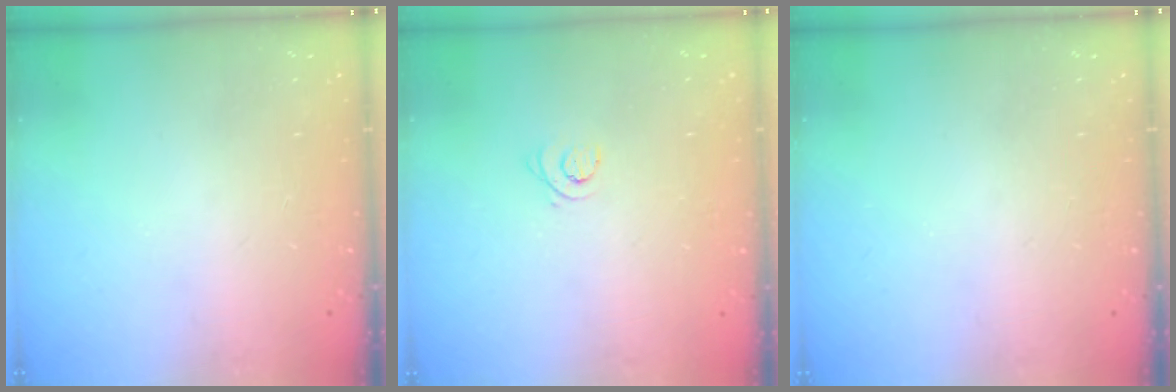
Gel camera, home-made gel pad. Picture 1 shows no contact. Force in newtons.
{"total": 2.9, "press": 2.9, "slide": 0.3}
{"total": 0.0}